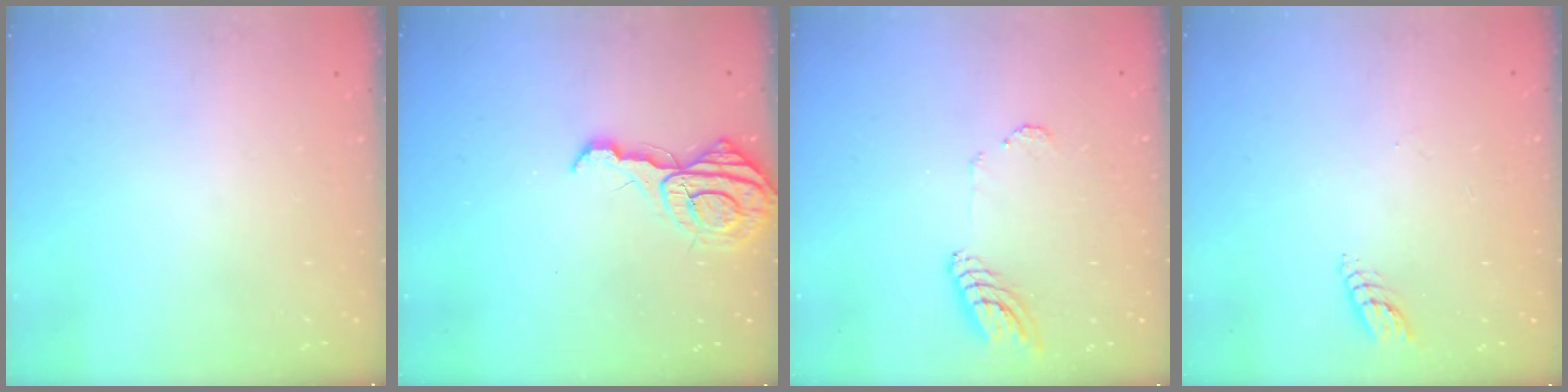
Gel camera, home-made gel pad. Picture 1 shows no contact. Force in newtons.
{"total": 11.3, "press": 11.2, "slide": 1.3}
{"total": 10.0, "press": 9.9, "slide": 1.0}
{"total": 3.9, "press": 3.9, "slide": 0.4}